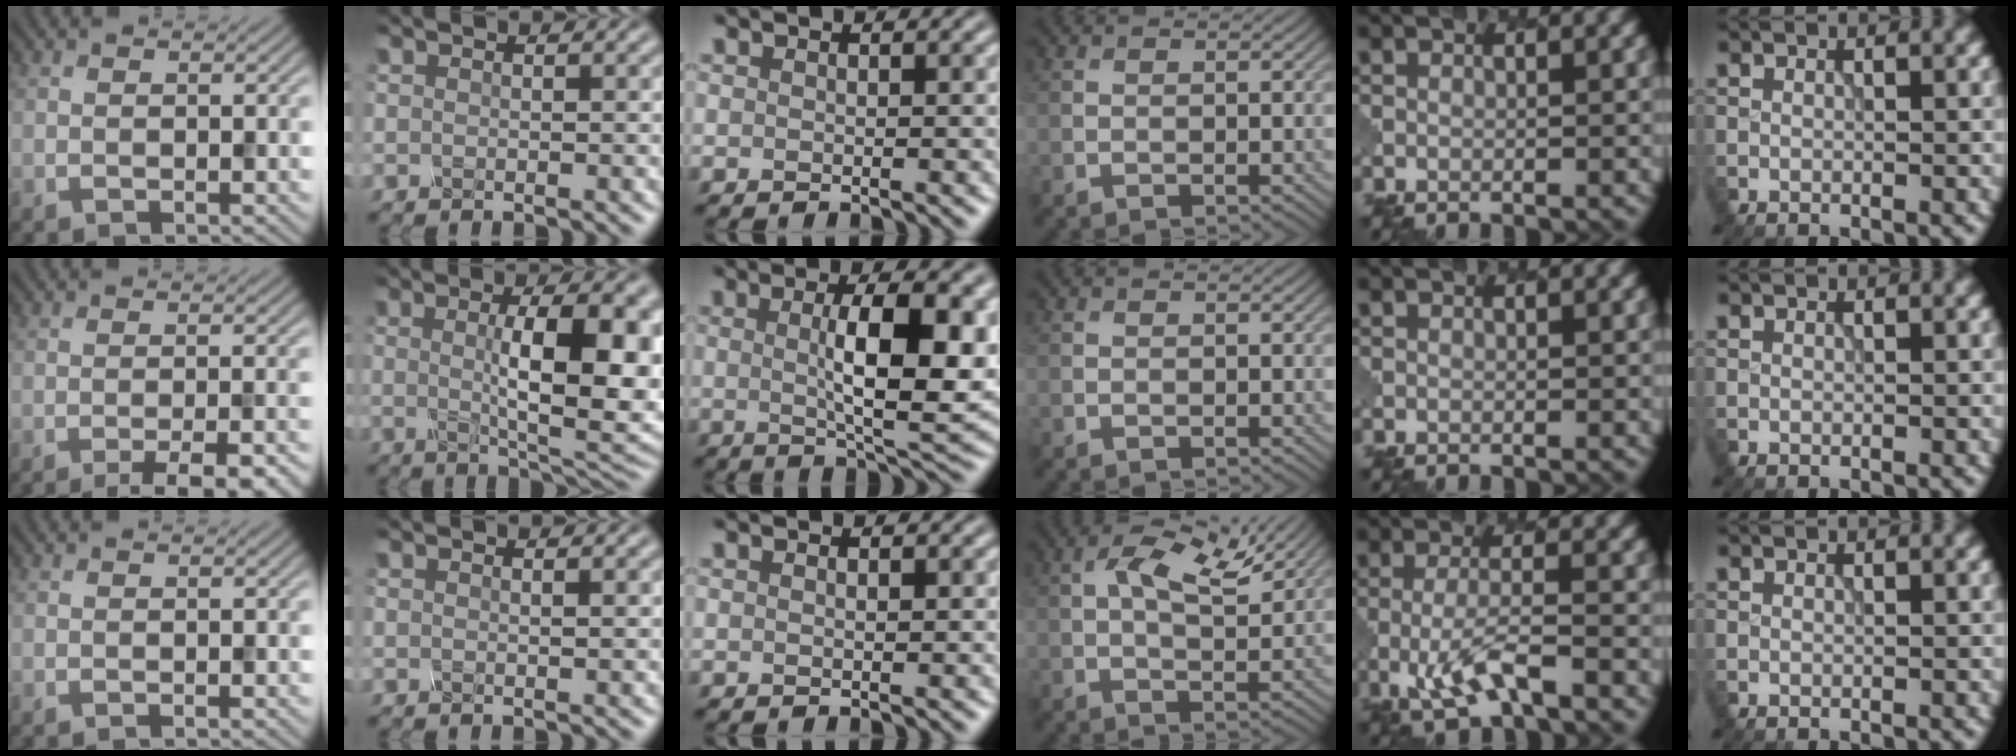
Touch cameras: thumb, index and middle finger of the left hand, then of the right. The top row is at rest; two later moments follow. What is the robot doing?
{"motion": "unscrew", "object": "spray bottle"}